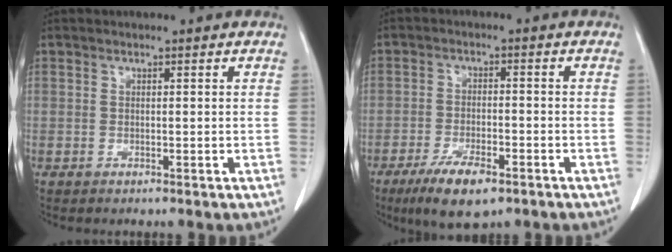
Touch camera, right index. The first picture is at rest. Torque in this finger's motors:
{"motor_torque": [-0.02, -0.12, 0.08, 0.00]}